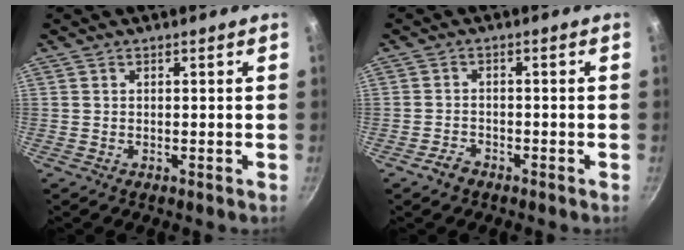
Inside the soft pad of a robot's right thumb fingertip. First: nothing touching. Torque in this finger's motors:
{"motor_torque": [-0.21, 0.06, -0.26, 0.32, 0.02]}